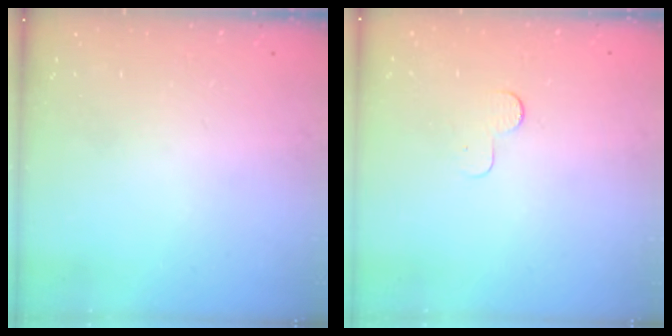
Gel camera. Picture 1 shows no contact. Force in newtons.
{"total": 2.9, "press": 2.9, "slide": 0.3}